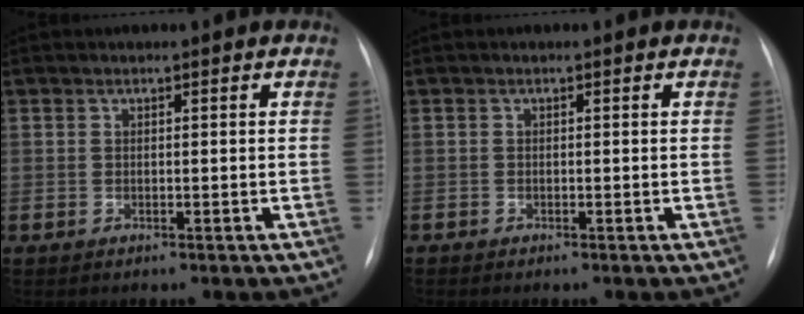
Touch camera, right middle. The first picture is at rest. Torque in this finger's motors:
{"motor_torque": [0.45, -0.26, 0.06, 0.01]}